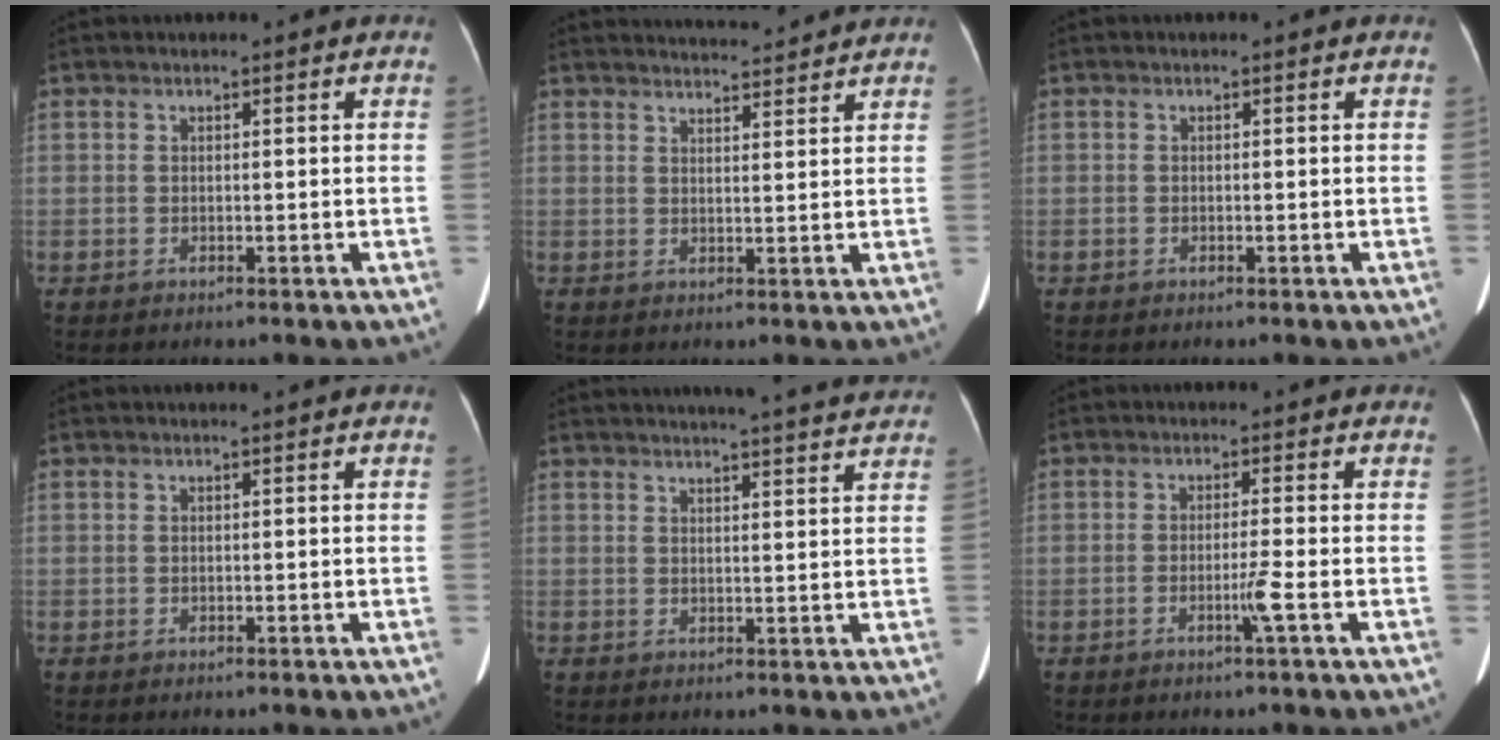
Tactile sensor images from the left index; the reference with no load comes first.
{"total": 7.7, "force": [7.5, 0.4, 1.6], "torque": [-0.025, 0.018, 0.096]}
{"total": 0.5, "force": [-0.3, 0.4, 0.1], "torque": [-0.004, 0.002, -0.006]}
{"total": 0.0}
{"total": 15.2, "force": [14.1, 1.1, 5.6], "torque": [-0.071, 0.003, 0.164]}
{"total": 2.4, "force": [-1.1, -0.7, 2.0], "torque": [-0.040, -0.005, -0.020]}